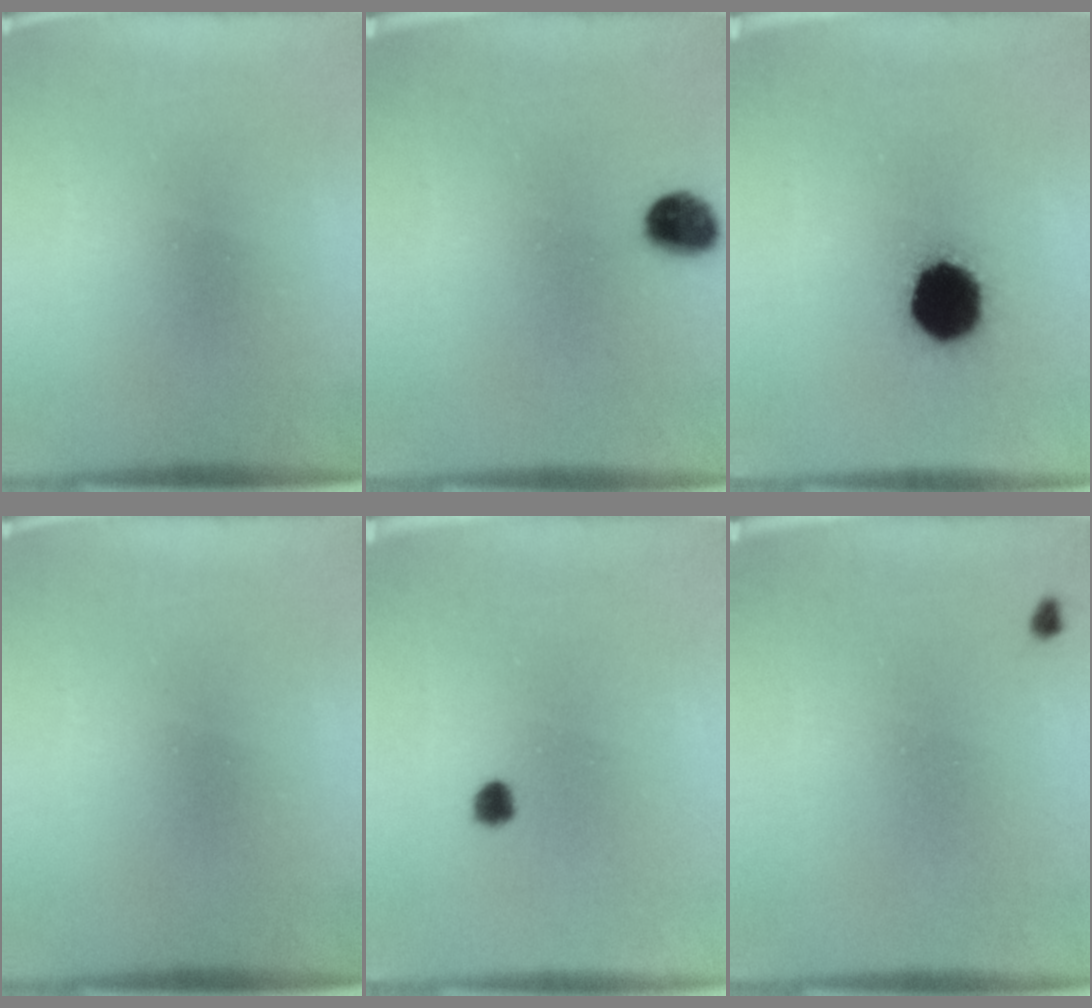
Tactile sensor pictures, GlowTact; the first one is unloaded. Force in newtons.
{"total": 6.3}
{"total": 15.0}
{"total": 0.0}
{"total": 2.3}
{"total": 0.7}